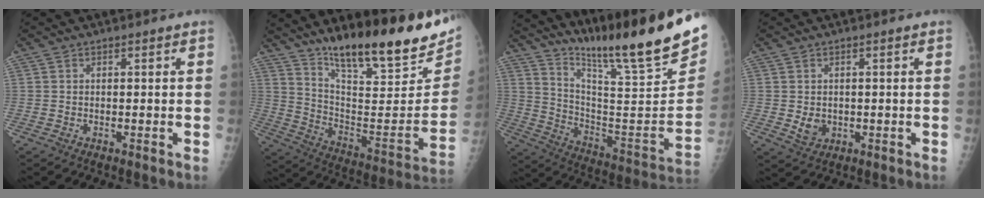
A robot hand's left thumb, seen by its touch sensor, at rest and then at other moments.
{"total": 26.7, "force": [19.2, 6.5, 17.4], "torque": [-0.234, -0.089, 0.302]}
{"total": 25.5, "force": [20.1, 0.9, 15.7], "torque": [-0.227, -0.136, 0.321]}
{"total": 3.0, "force": [-0.1, 2.4, 1.7], "torque": [-0.021, -0.004, 0.009]}